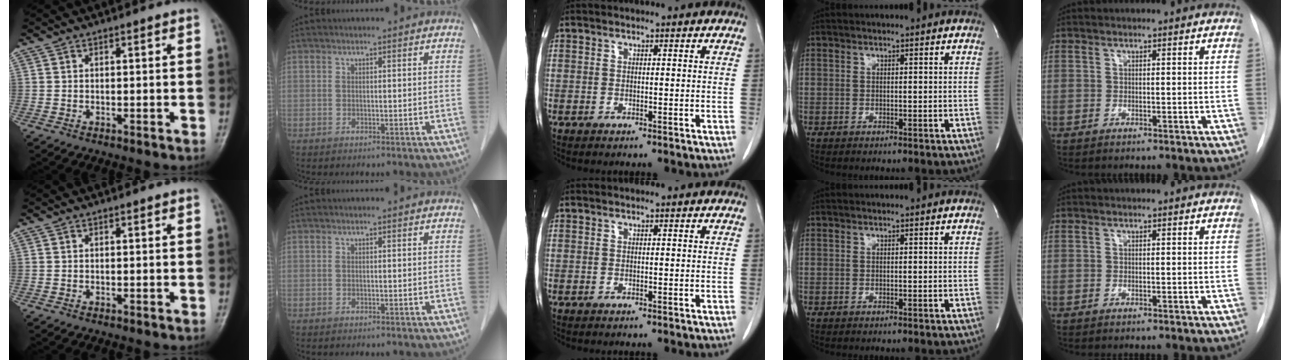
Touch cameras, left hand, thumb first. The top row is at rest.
{}